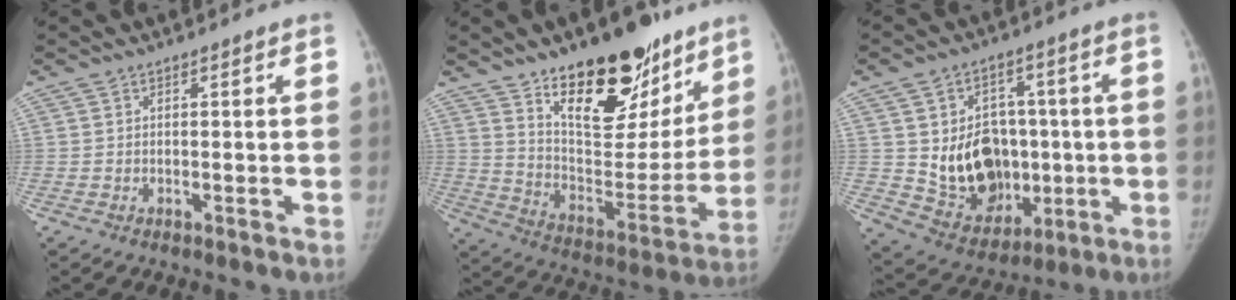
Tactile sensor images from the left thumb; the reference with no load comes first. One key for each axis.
{"total": 26.2, "fx": 16.5, "fy": 12.2, "fz": 16.4, "tx": -0.189, "ty": -0.084, "tz": 0.258}
{"total": 16.8, "fx": -0.6, "fy": 13.0, "fz": 10.6, "tx": -0.119, "ty": 0.005, "tz": 0.018}